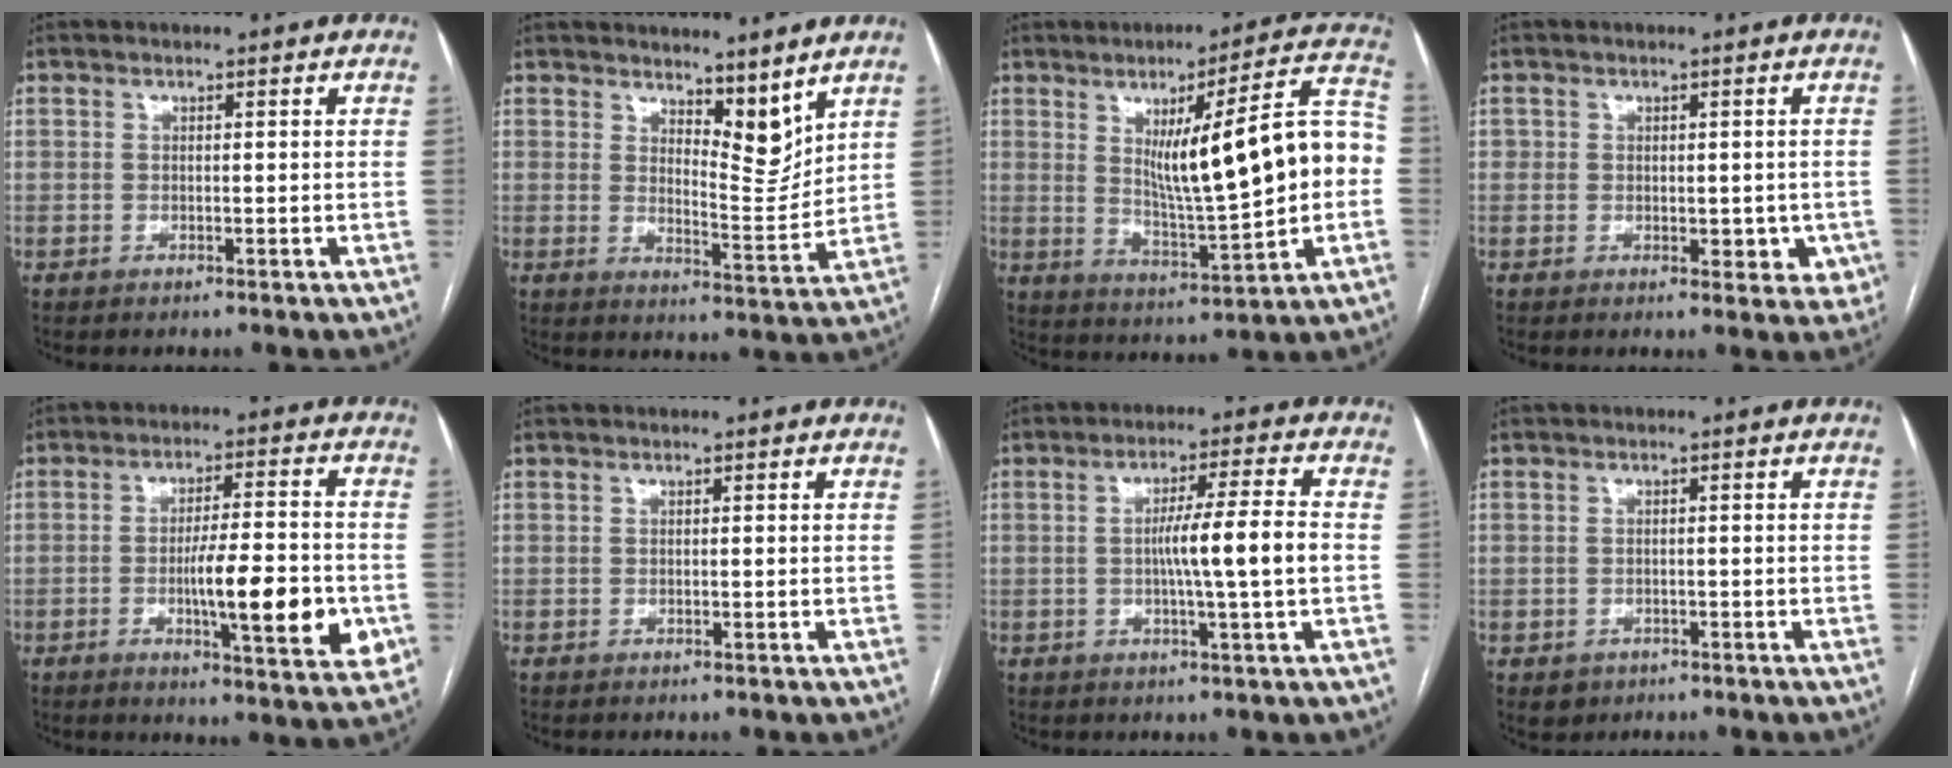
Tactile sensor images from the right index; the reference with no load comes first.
{"total": 6.7, "force": [5.2, 2.1, 3.6], "torque": [-0.051, -0.014, 0.090]}
{"total": 17.5, "force": [1.0, 1.7, 17.3], "torque": [-0.254, 0.017, 0.023]}
{"total": 5.0, "force": [-0.7, 3.8, 3.2], "torque": [-0.013, 0.007, -0.001]}
{"total": 14.0, "force": [-3.2, 2.3, 13.4], "torque": [-0.193, -0.006, -0.045]}
{"total": 0.0}
{"total": 8.1, "force": [-0.7, -0.9, 8.0], "torque": [-0.132, 0.005, -0.011]}
{"total": 2.6, "force": [-1.2, 2.3, 0.3], "torque": [0.000, 0.007, -0.012]}